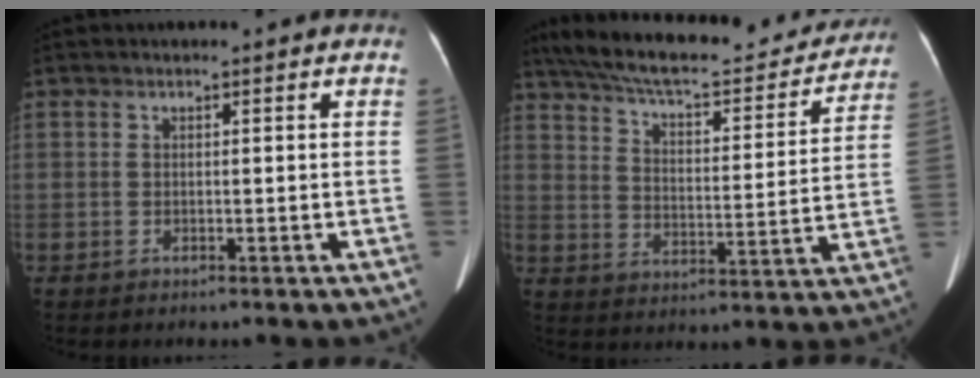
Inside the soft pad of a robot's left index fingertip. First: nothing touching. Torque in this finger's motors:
{"motor_torque": [0.28, -0.57, 0.05, 0.02]}